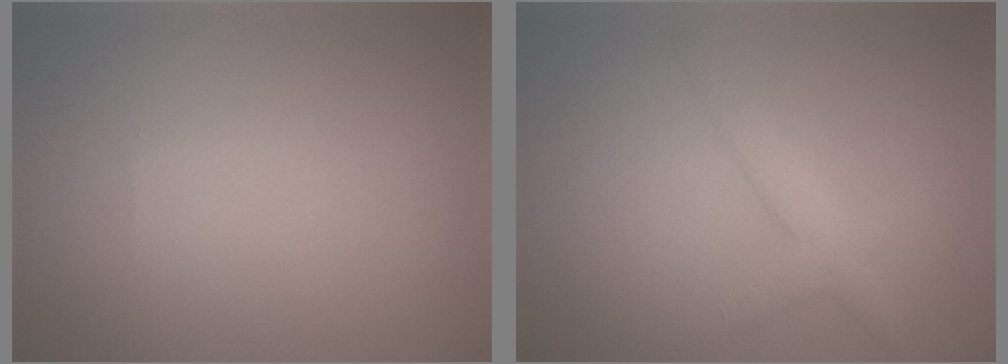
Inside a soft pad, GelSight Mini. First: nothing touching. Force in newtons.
{"total": 2.7, "press": 2.7, "slide": 0.1}